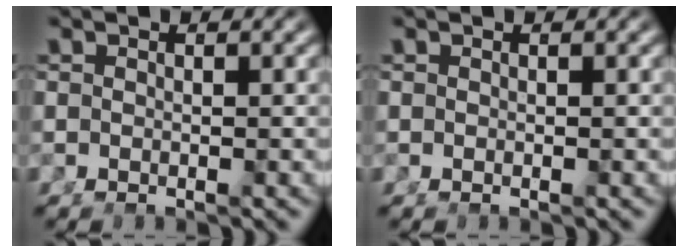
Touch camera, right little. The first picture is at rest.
{"total": 0.0}